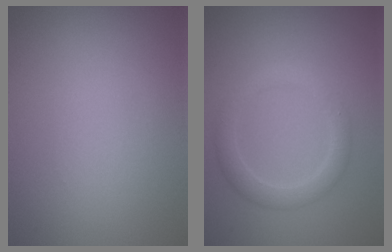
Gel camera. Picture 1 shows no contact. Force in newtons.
{"total": 2.6, "press": 2.6, "slide": 0.1}